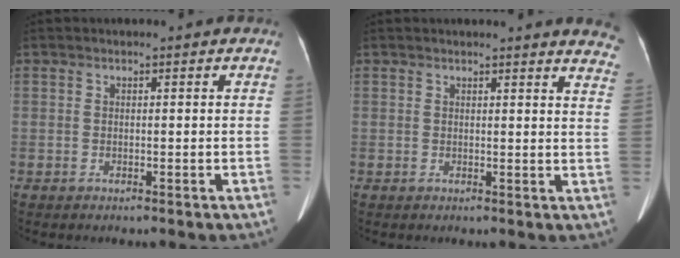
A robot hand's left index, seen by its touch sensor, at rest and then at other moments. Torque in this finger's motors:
{"motor_torque": [0.88, -1.26, 0.11, 0.06]}